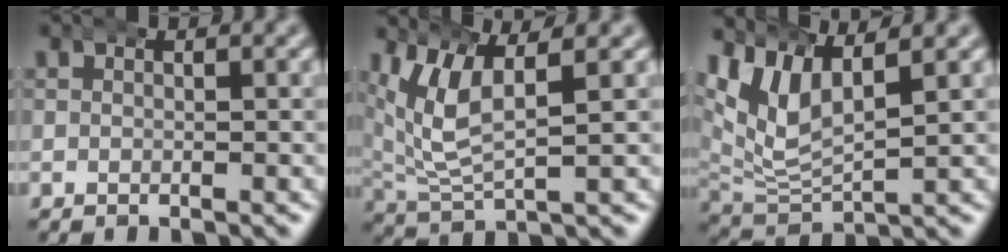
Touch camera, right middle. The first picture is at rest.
{"total": 5.3, "force": [1.9, 2.8, 4.0], "torque": [-0.101, -0.003, 0.037]}
{"total": 8.2, "force": [3.2, 5.7, 4.9], "torque": [-0.113, 0.011, 0.047]}